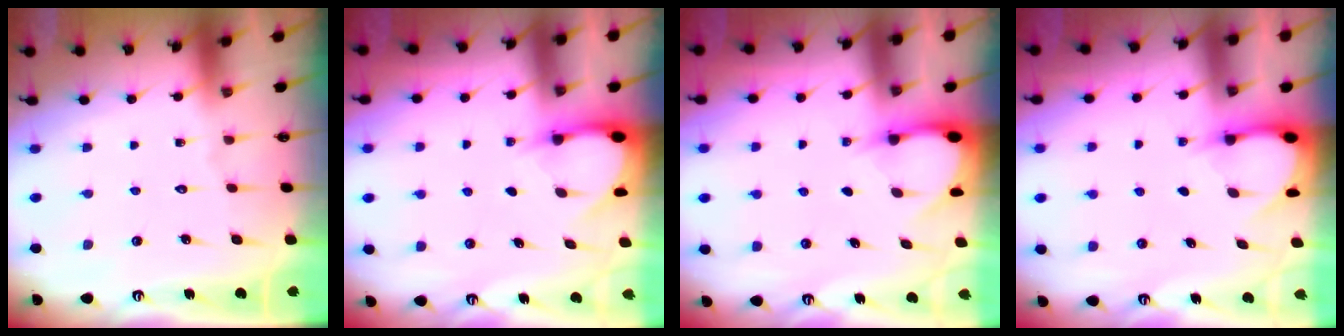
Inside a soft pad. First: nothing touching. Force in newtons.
{"total": 2.9, "press": 2.9, "slide": 0.3}
{"total": 2.9, "press": 2.9, "slide": 0.3}
{"total": 3.1, "press": 3.1, "slide": 0.4}